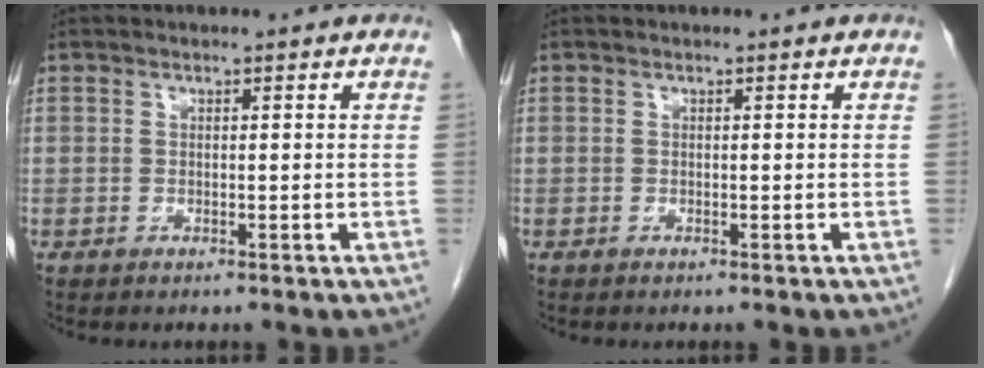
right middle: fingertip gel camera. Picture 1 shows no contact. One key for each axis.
{"total": 0.0}